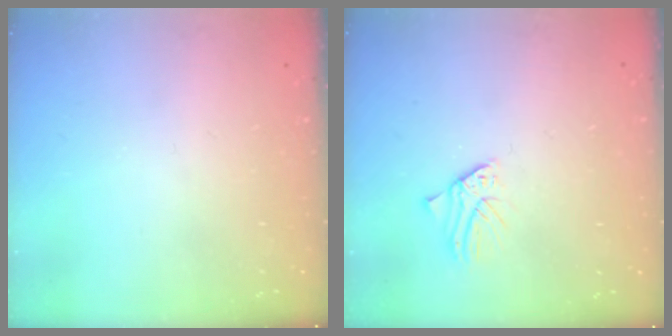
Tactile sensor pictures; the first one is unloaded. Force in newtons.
{"total": 1.2, "press": 1.2, "slide": 0.1}